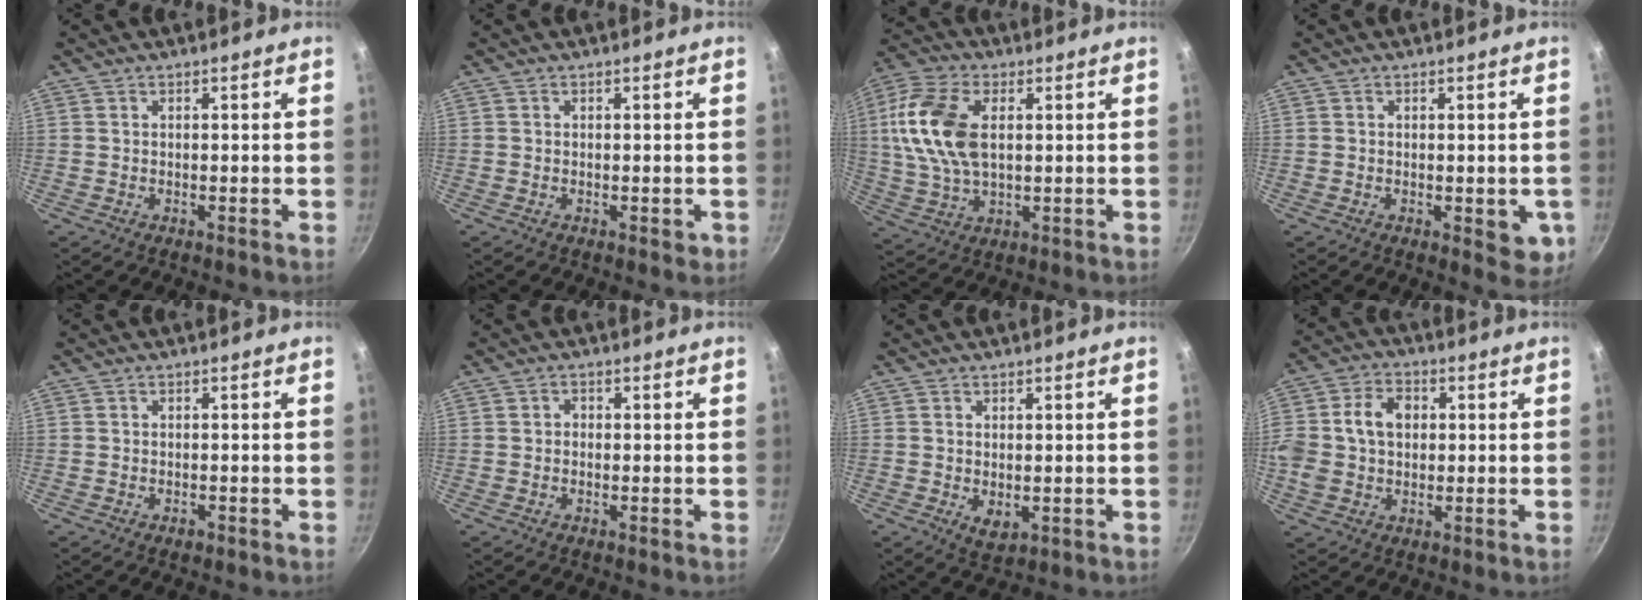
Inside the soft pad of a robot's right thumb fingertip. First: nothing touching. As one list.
[{"total": 1.3, "force": [-0.3, 0.9, 0.9], "torque": [-0.008, 0.002, -0.003]}, {"total": 15.0, "force": [2.6, 8.8, 12.0], "torque": [-0.231, 0.005, 0.043]}, {"total": 5.3, "force": [-1.0, 2.8, 4.4], "torque": [-0.041, -0.006, -0.011]}, {"total": 1.2, "force": [-0.7, 0.7, 0.6], "torque": [-0.011, 0.004, -0.011]}, {"total": 1.1, "force": [-0.2, 1.0, 0.5], "torque": [-0.007, 0.006, -0.004]}, {"total": 3.6, "force": [-0.3, 2.3, 2.8], "torque": [-0.045, -0.012, 0.000]}, {"total": 11.0, "force": [1.2, 8.4, 7.0], "torque": [-0.123, 0.017, 0.009]}]